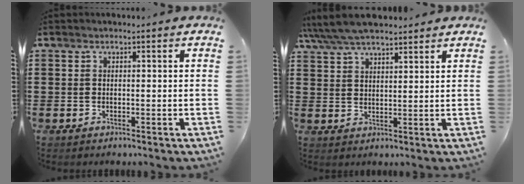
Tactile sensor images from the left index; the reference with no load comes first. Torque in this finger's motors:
{"motor_torque": [0.47, -0.51, 0.83, 0.21]}